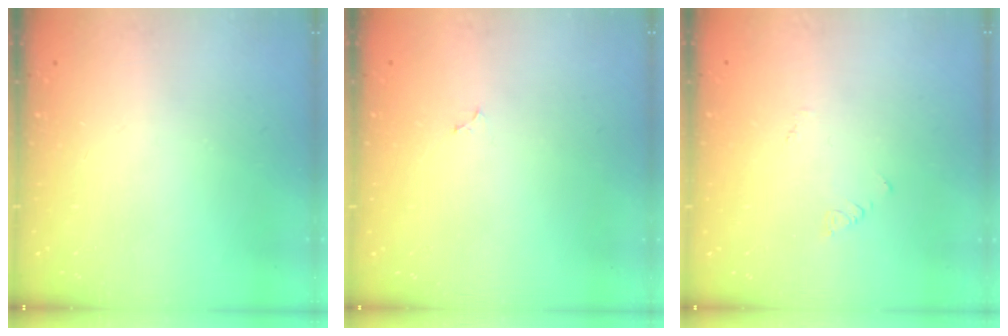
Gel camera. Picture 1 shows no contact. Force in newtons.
{"total": 2.3, "press": 2.3, "slide": 0.2}
{"total": 1.9, "press": 1.9, "slide": 0.4}